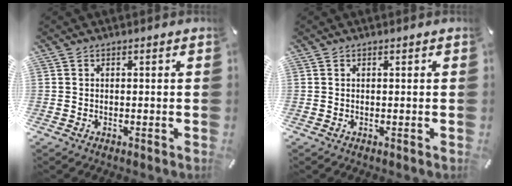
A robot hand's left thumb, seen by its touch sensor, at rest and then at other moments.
{"total": 0.0}